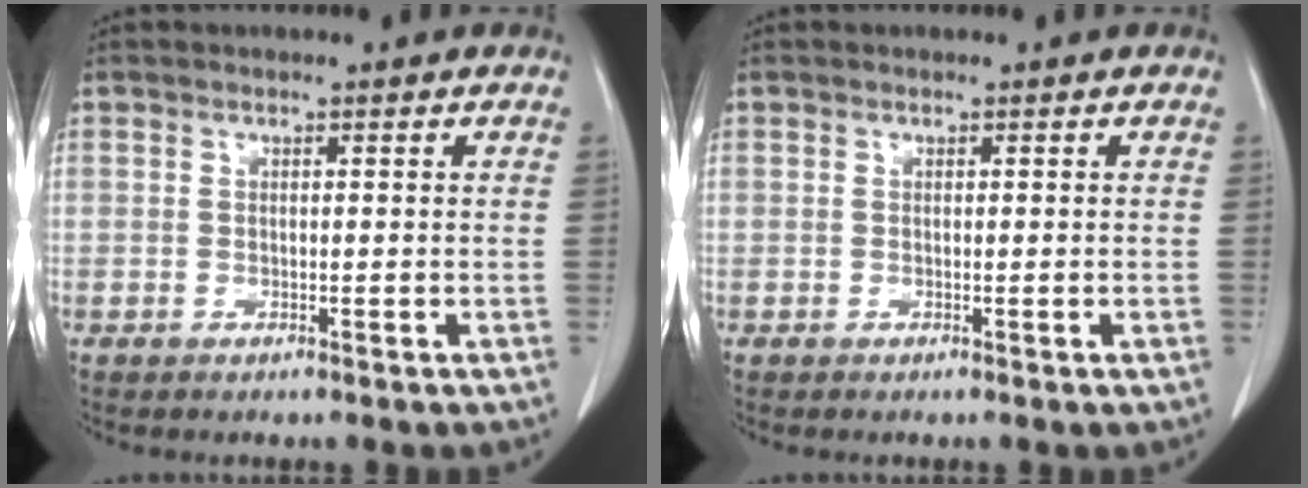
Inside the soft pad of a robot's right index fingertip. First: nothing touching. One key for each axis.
{"total": 0.0}